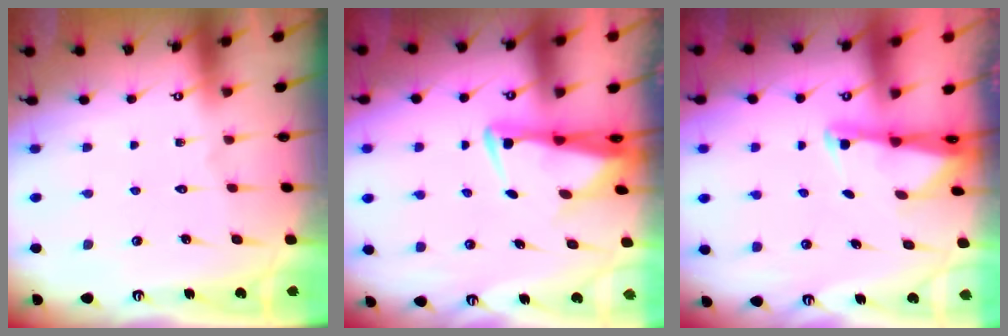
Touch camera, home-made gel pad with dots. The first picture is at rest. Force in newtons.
{"total": 4.3, "press": 4.2, "slide": 1.2}
{"total": 1.8, "press": 1.8, "slide": 0.4}